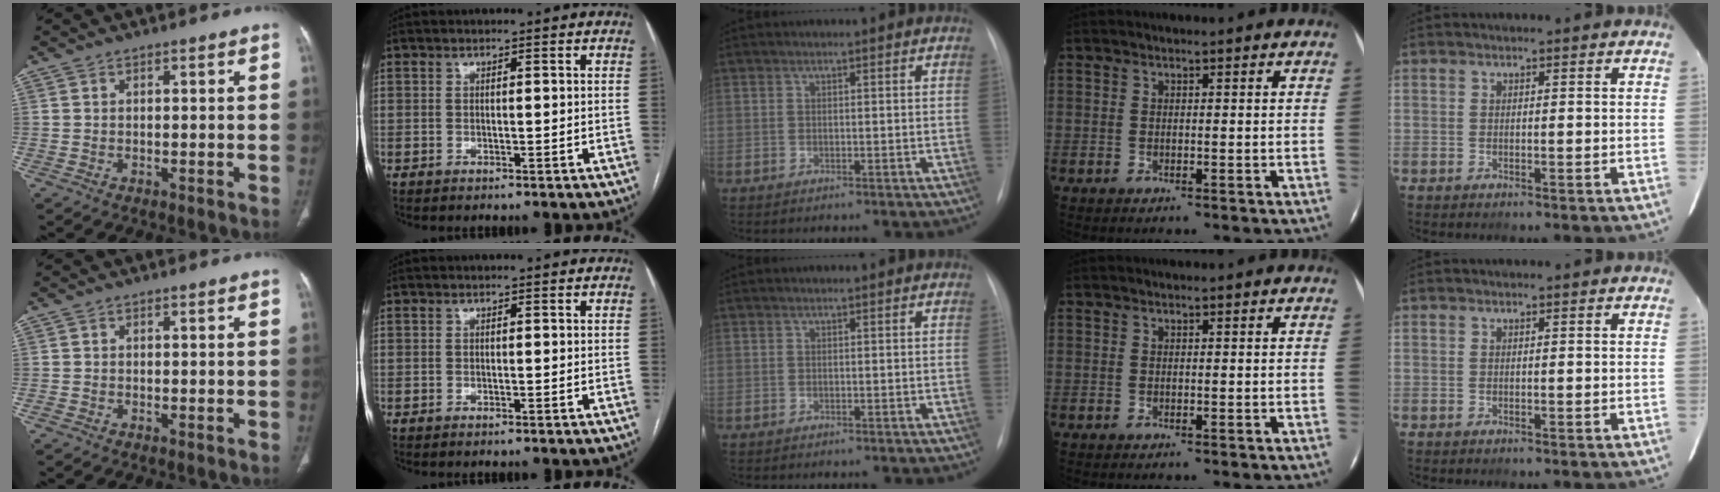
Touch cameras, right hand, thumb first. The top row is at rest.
{"thumb": {"total": 0.7, "force": [-0.4, 0.4, 0.5], "torque": [-0.008, -0.002, -0.007]}}